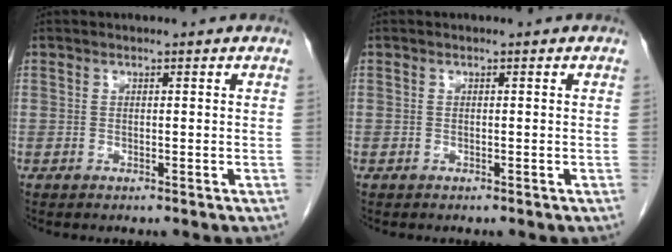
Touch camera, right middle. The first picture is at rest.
{"total": 0.0}